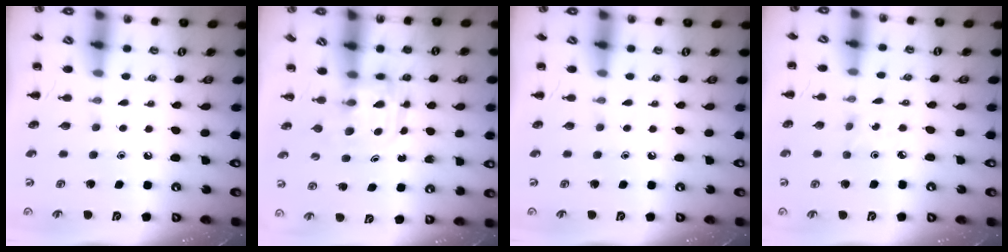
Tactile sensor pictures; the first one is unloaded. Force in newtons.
{"total": 3.2, "press": 3.2, "slide": 0.2}
{"total": 0.0}
{"total": 1.7, "press": 1.6, "slide": 0.6}